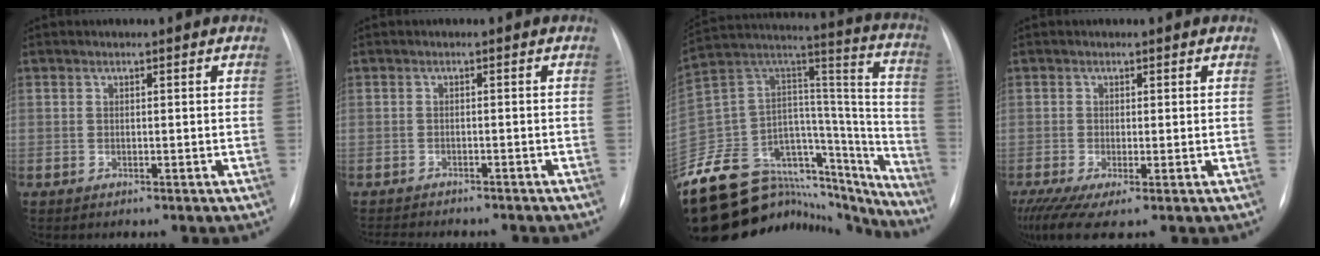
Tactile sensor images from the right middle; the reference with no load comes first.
{"total": 8.5, "force": [-7.7, 1.8, 3.2], "torque": [-0.043, -0.004, -0.097]}
{"total": 38.0, "force": [-32.5, 13.1, 14.8], "torque": [-0.223, 0.024, -0.464]}
{"total": 6.0, "force": [-3.3, 1.4, 4.8], "torque": [-0.085, -0.018, -0.058]}